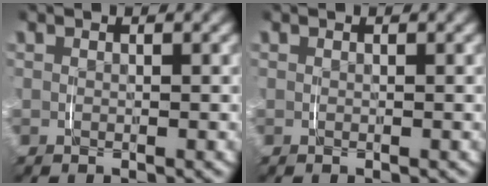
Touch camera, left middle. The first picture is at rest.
{"total": 0.0}